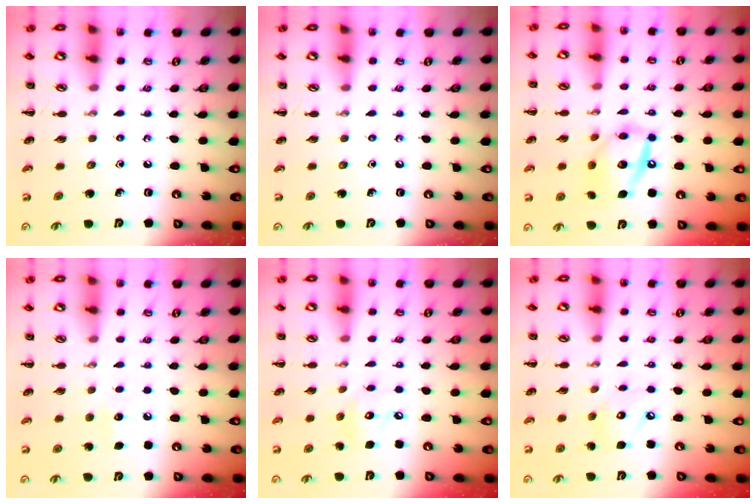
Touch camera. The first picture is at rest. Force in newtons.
{"total": 0.0}
{"total": 14.7, "press": 14.6, "slide": 2.0}
{"total": 6.1, "press": 5.9, "slide": 1.6}
{"total": 8.0, "press": 8.0, "slide": 0.9}
{"total": 6.4, "press": 6.4, "slide": 0.4}